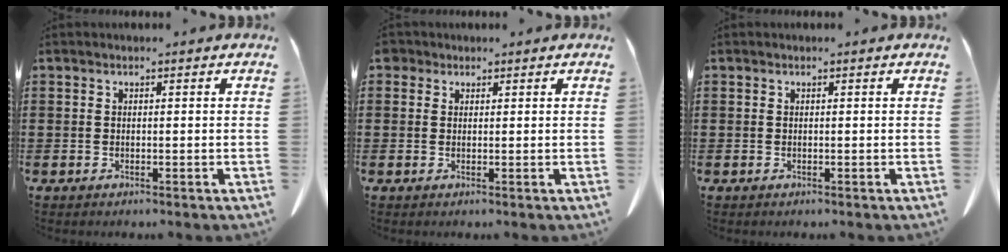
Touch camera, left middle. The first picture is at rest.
{"total": 1.2, "force": [0.8, 0.9, 0.3], "torque": [-0.011, 0.004, 0.016]}
{"total": 0.0}